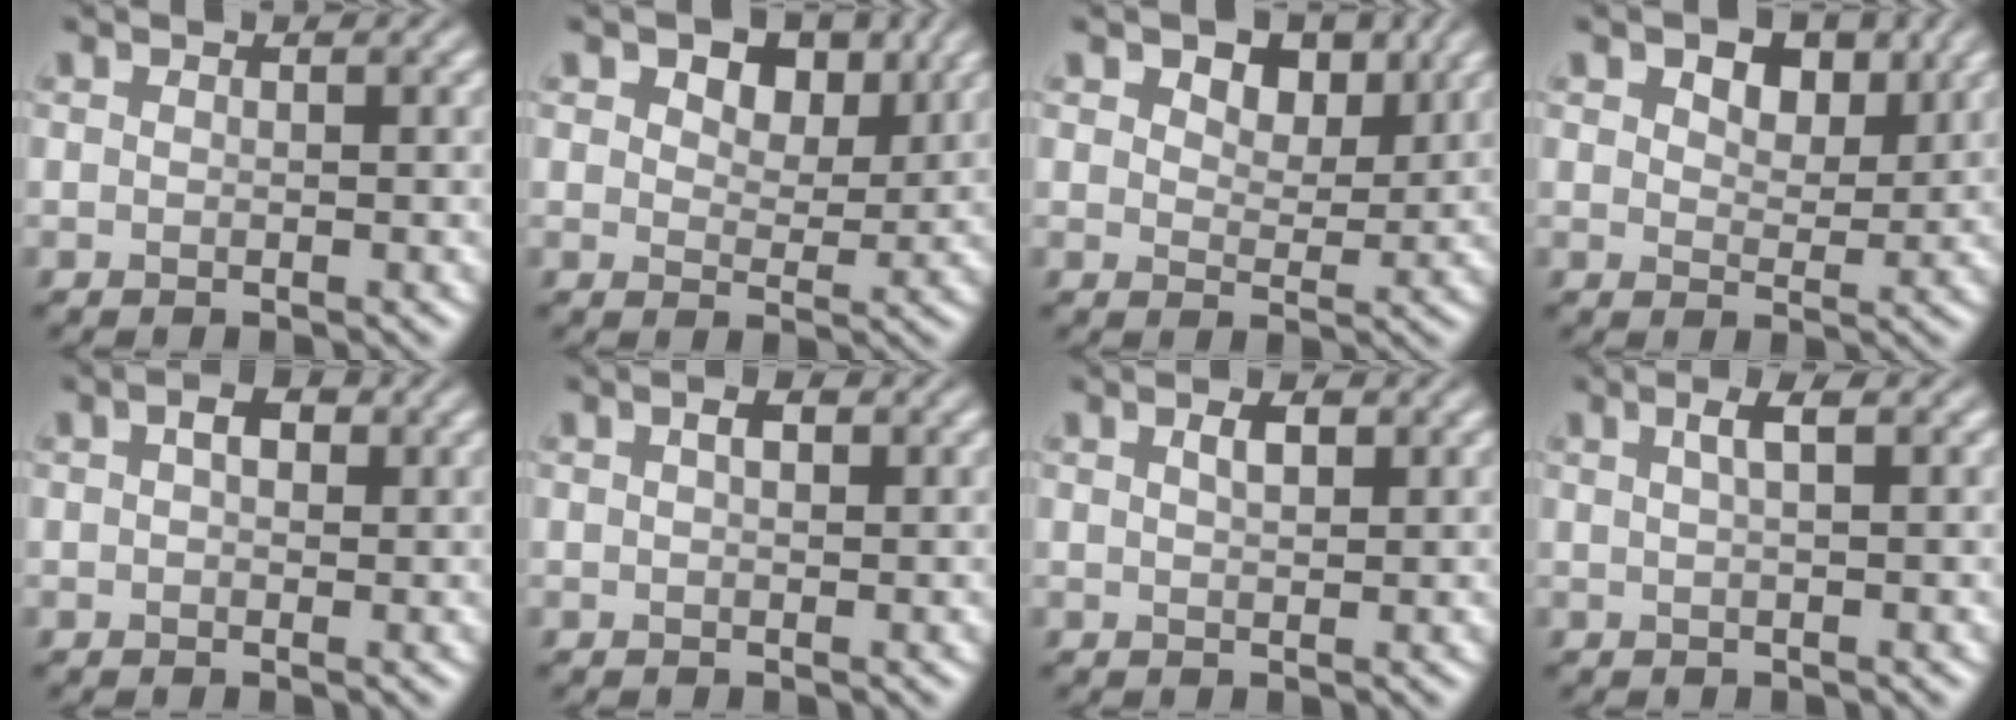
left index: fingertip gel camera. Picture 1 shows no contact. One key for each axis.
{"total": 5.4, "fx": 2.7, "fy": 3.4, "fz": 3.2, "tx": -0.048, "ty": -0.003, "tz": 0.026}
{"total": 4.5, "fx": 2.4, "fy": 2.8, "fz": 2.5, "tx": -0.043, "ty": -0.005, "tz": 0.026}
{"total": 4.6, "fx": 2.3, "fy": 2.8, "fz": 2.8, "tx": -0.043, "ty": 0.000, "tz": 0.027}
{"total": 2.1, "fx": 0.6, "fy": 1.3, "fz": 1.6, "tx": -0.024, "ty": 0.005, "tz": 0.005}
{"total": 1.4, "fx": 0.4, "fy": 0.7, "fz": 1.1, "tx": -0.018, "ty": 0.004, "tz": 0.007}
{"total": 1.6, "fx": 0.7, "fy": 0.7, "fz": 1.2, "tx": -0.023, "ty": 0.003, "tz": 0.015}
{"total": 2.0, "fx": 0.8, "fy": 0.5, "fz": 1.8, "tx": -0.027, "ty": 0.007, "tz": 0.011}